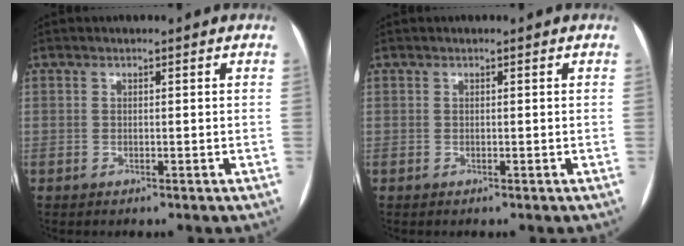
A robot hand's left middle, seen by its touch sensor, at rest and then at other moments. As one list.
[{"total": 0.0}]